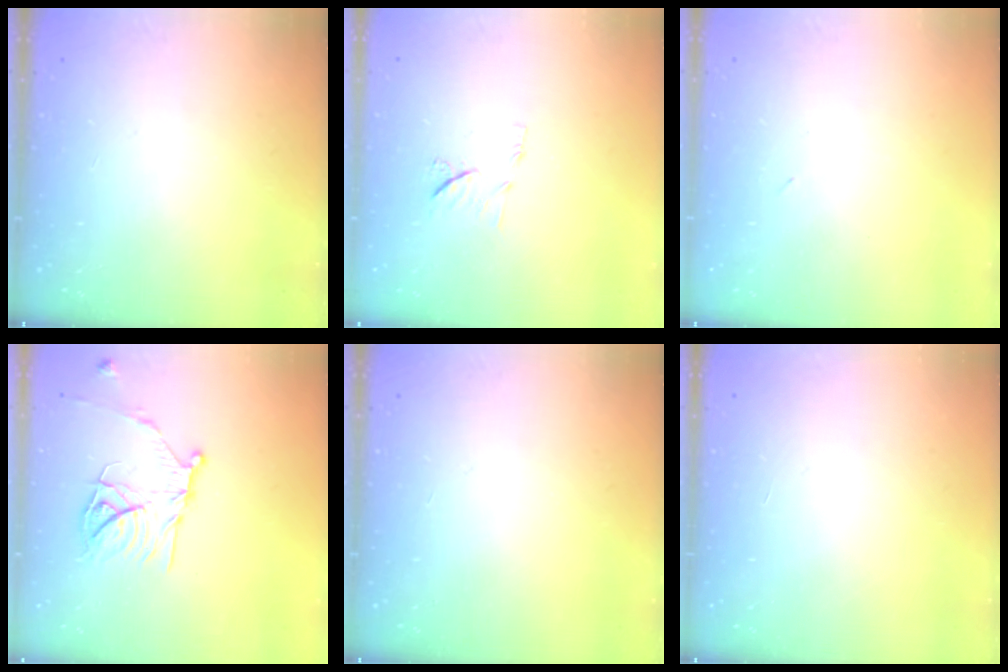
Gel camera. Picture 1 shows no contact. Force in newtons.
{"total": 6.7, "press": 6.6, "slide": 1.0}
{"total": 2.4, "press": 2.3, "slide": 0.8}
{"total": 15.9, "press": 15.9, "slide": 1.5}
{"total": 0.0}
{"total": 1.5, "press": 1.5, "slide": 0.1}